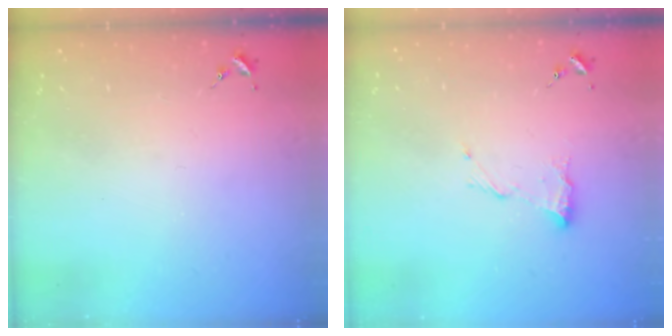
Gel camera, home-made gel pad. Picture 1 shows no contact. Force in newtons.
{"total": 8.4, "press": 8.4, "slide": 0.4}